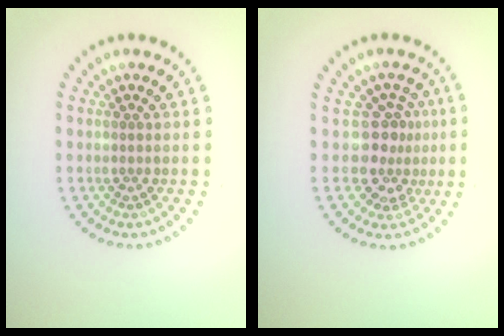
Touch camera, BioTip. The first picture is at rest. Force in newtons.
{"total": 3.2, "press": 2.4, "slide": 2.1}